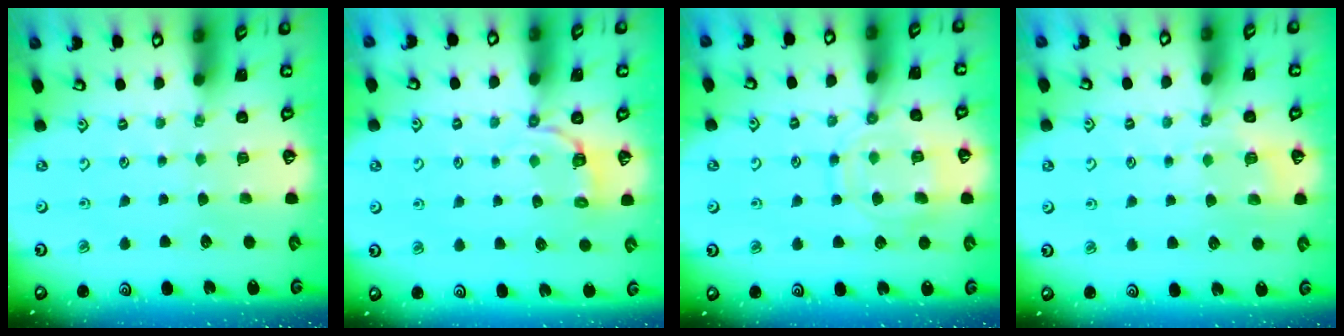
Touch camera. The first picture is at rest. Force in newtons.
{"total": 3.3, "press": 1.6, "slide": 2.9}
{"total": 13.0, "press": 12.9, "slide": 1.2}
{"total": 4.9, "press": 4.8, "slide": 1.3}